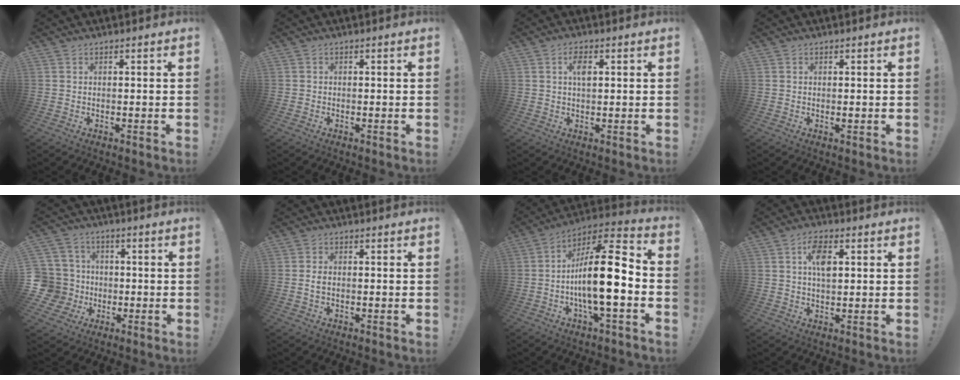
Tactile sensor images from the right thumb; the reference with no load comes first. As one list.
[{"total": 0.8, "force": [-0.2, 0.7, 0.0], "torque": [-0.008, 0.004, -0.002]}, {"total": 3.7, "force": [1.1, 1.9, 3.1], "torque": [-0.042, -0.002, 0.012]}, {"total": 0.5, "force": [-0.1, 0.3, 0.4], "torque": [-0.004, 0.000, -0.003]}, {"total": 10.7, "force": [-1.3, 10.1, 3.3], "torque": [-0.078, 0.014, -0.011]}, {"total": 1.7, "force": [-0.1, 1.2, 1.2], "torque": [-0.013, 0.003, -0.003]}, {"total": 20.4, "force": [-3.3, 6.2, 19.1], "torque": [-0.325, 0.019, -0.055]}, {"total": 7.0, "force": [2.0, 3.9, 5.5], "torque": [-0.087, 0.001, 0.033]}]